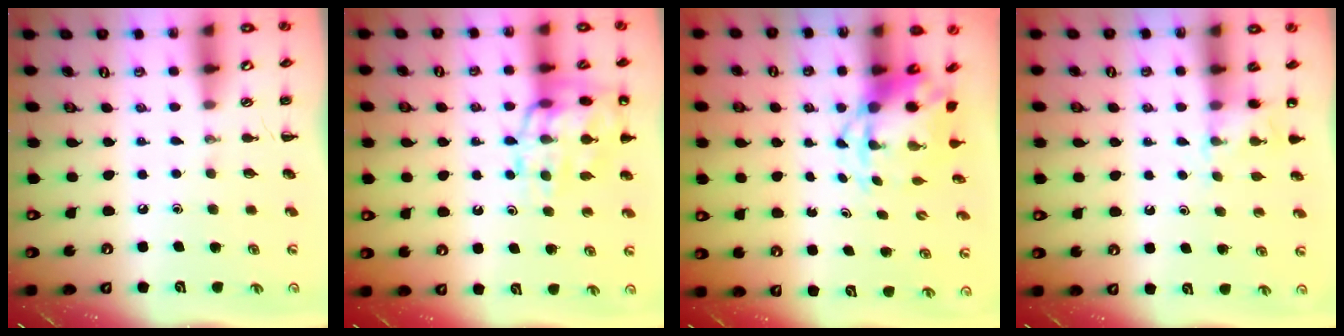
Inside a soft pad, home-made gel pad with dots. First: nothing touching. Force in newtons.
{"total": 19.3, "press": 19.1, "slide": 2.7}
{"total": 4.5, "press": 4.4, "slide": 0.9}
{"total": 5.3, "press": 5.1, "slide": 1.3}